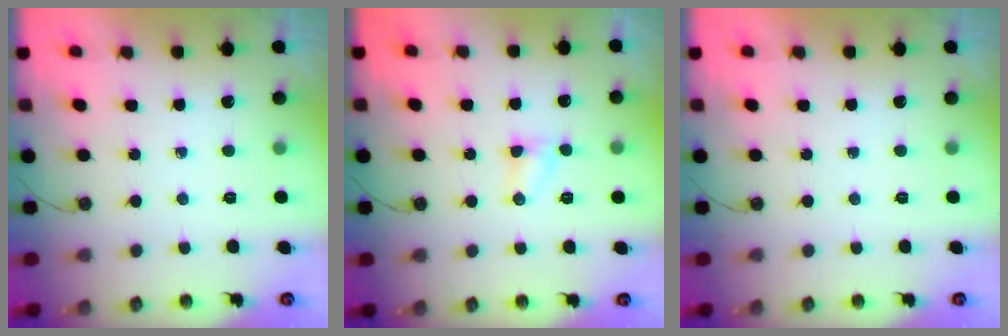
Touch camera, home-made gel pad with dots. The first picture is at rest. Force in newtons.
{"total": 3.0, "press": 3.0, "slide": 0.3}
{"total": 0.0}